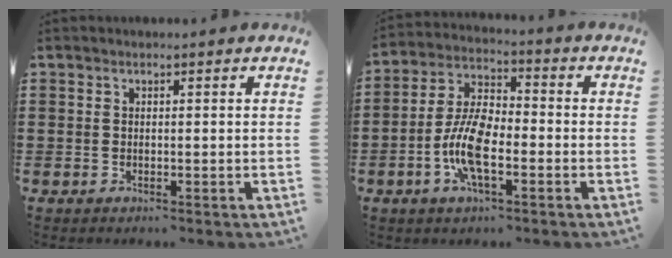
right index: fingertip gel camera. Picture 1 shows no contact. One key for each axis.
{"total": 8.7, "fx": -2.8, "fy": 3.4, "fz": 7.5, "tx": -0.174, "ty": -0.008, "tz": -0.057}